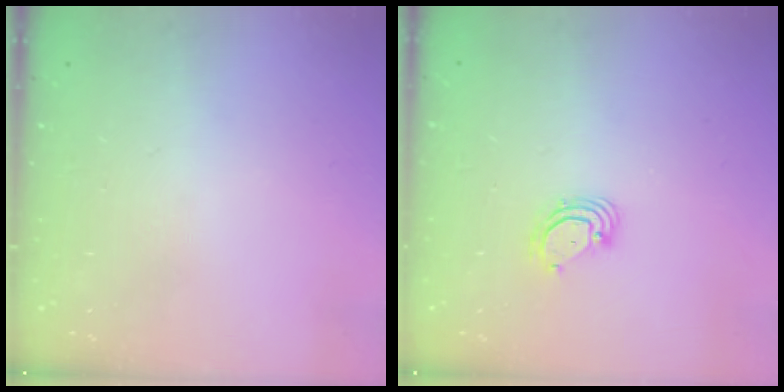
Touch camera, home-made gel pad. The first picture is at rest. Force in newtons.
{"total": 3.9, "press": 3.9, "slide": 0.1}